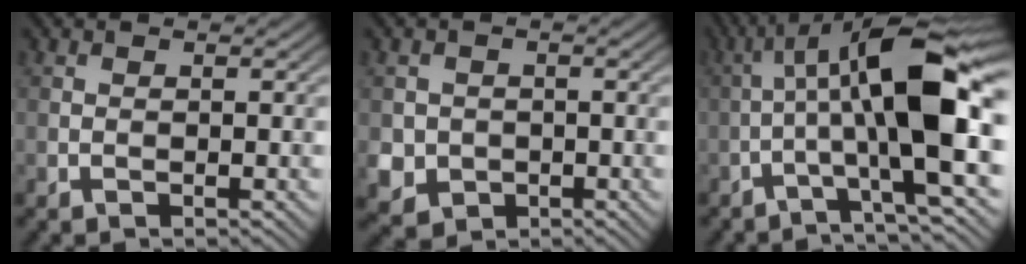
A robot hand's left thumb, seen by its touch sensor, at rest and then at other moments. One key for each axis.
{"total": 3.6, "fx": -0.6, "fy": 3.4, "fz": 1.0, "tx": -0.034, "ty": -0.017, "tz": -0.015}
{"total": 13.2, "fx": -0.8, "fy": 2.6, "fz": 12.9, "tx": -0.209, "ty": 0.030, "tz": -0.020}